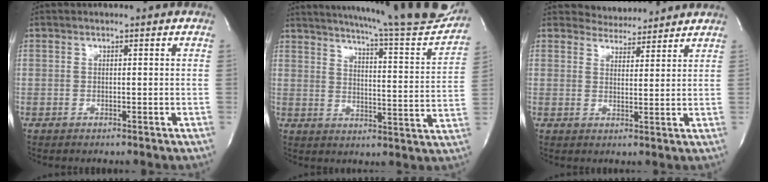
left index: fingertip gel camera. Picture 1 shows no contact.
{"total": 24.8, "force": [22.6, 0.9, 10.2], "torque": [-0.156, -0.080, 0.279]}
{"total": 5.1, "force": [5.0, 0.9, 0.0], "torque": [-0.007, 0.007, 0.073]}